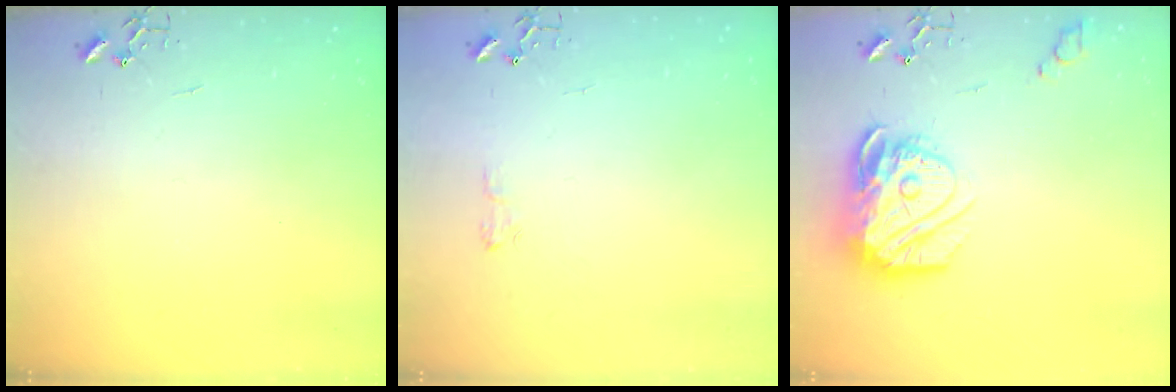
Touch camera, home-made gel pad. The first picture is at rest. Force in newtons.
{"total": 5.4, "press": 5.4, "slide": 0.6}
{"total": 20.9, "press": 20.8, "slide": 2.0}